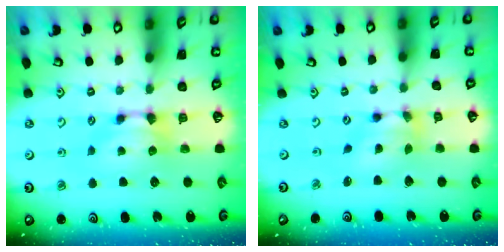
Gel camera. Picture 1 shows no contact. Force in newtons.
{"total": 4.3, "press": 3.9, "slide": 1.8}